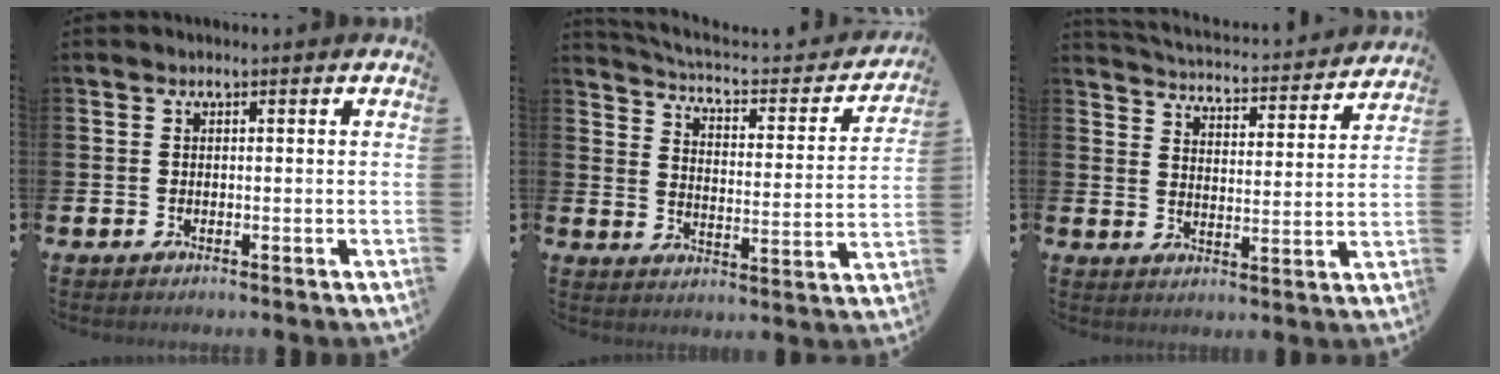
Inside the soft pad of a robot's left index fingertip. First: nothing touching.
{"total": 4.9, "force": [4.3, 1.4, 1.8], "torque": [-0.052, -0.039, 0.063]}
{"total": 4.2, "force": [4.2, 0.4, 0.5], "torque": [-0.027, -0.043, 0.065]}